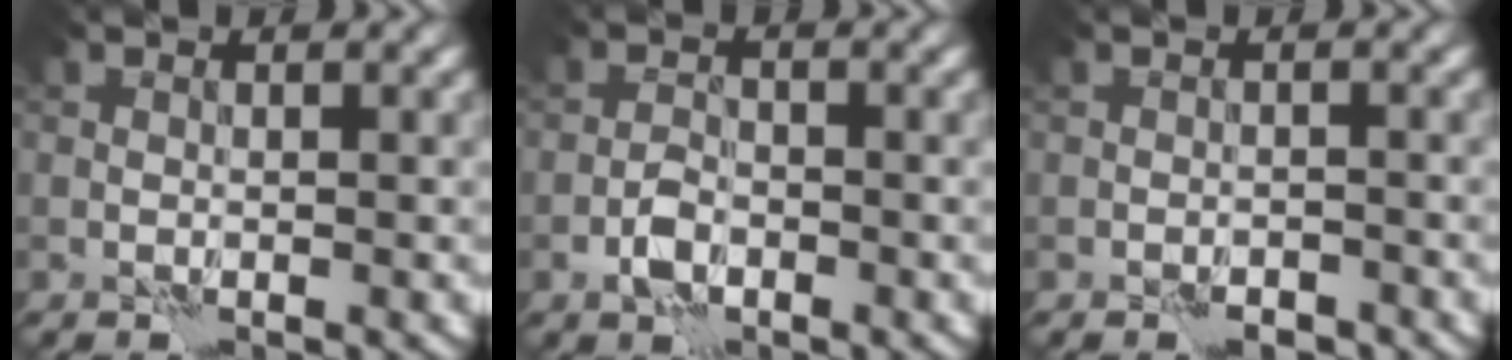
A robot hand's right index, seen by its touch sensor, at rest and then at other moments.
{"total": 2.3, "force": [-1.2, 1.3, 1.5], "torque": [-0.025, 0.006, -0.027]}
{"total": 1.7, "force": [-1.4, 0.7, 0.7], "torque": [-0.006, 0.004, -0.024]}